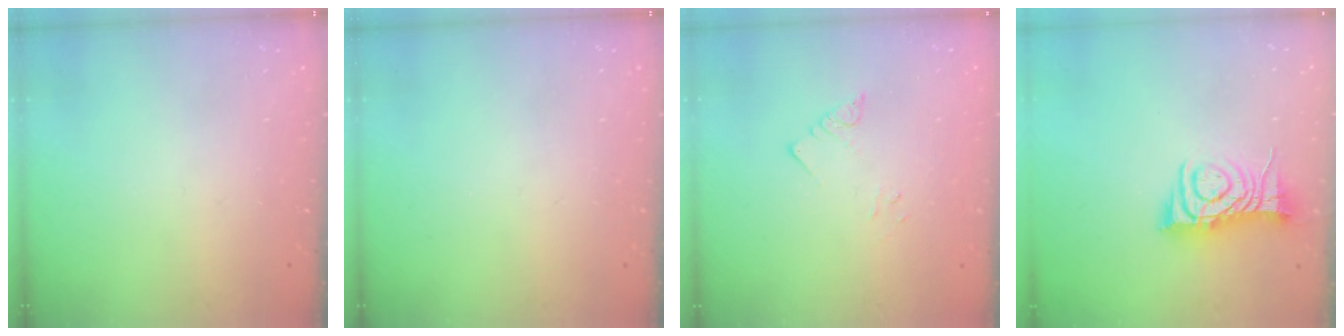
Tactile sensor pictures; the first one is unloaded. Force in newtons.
{"total": 0.0}
{"total": 2.9, "press": 2.9, "slide": 0.4}
{"total": 8.0, "press": 8.0, "slide": 0.7}